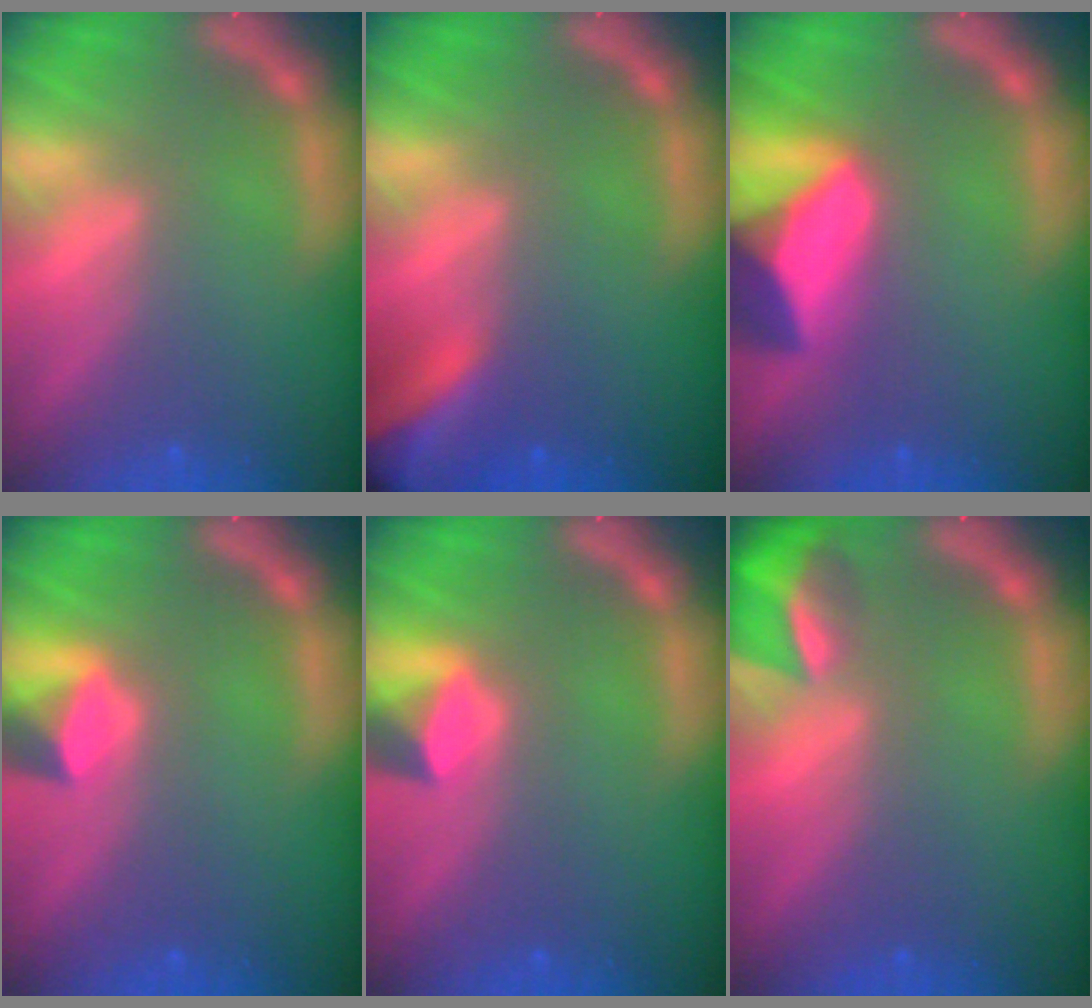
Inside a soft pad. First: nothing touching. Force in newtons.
{"total": 9.4}
{"total": 9.4}
{"total": 2.4}
{"total": 2.4}
{"total": 4.4}